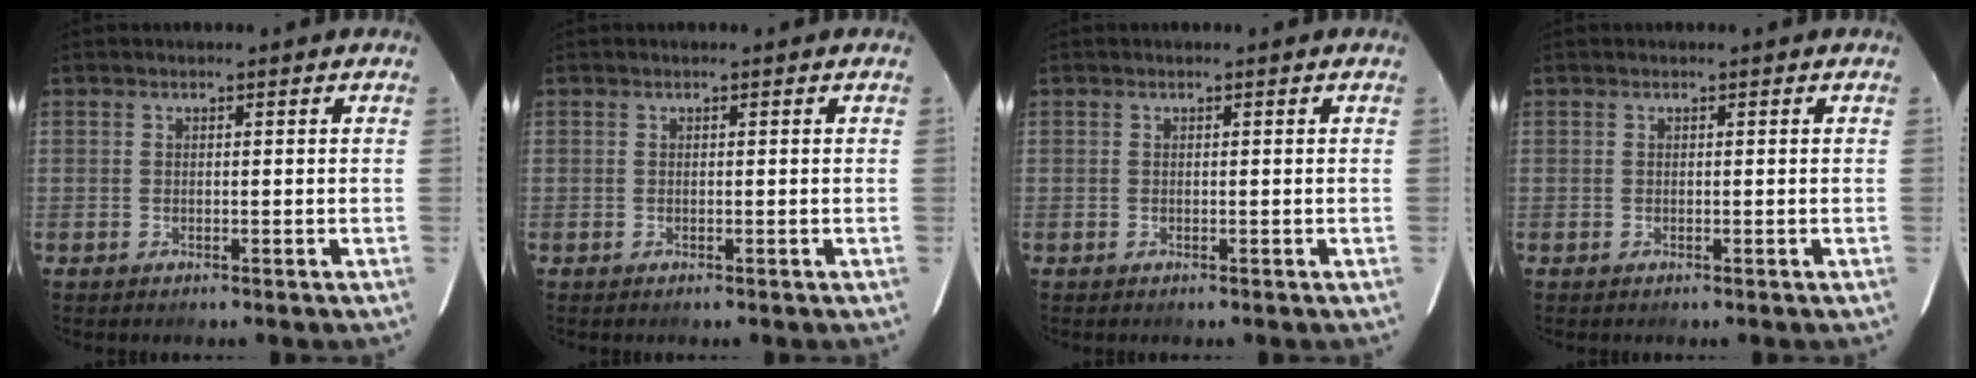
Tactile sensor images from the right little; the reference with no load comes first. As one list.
[{"total": 0.0}, {"total": 0.0}, {"total": 0.0}]